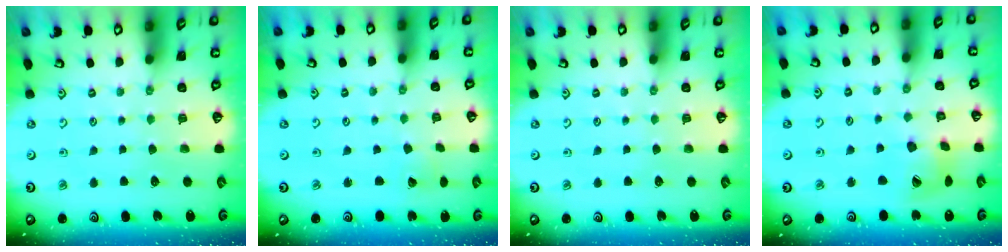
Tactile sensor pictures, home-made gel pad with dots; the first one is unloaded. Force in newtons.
{"total": 2.2, "press": 2.2, "slide": 0.2}
{"total": 0.0}
{"total": 13.0, "press": 12.9, "slide": 1.7}